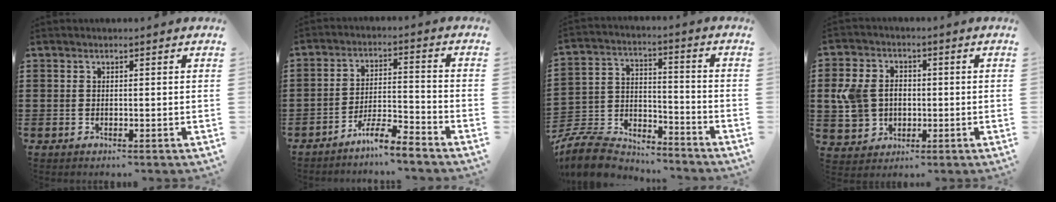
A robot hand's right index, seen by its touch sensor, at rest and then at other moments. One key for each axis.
{"total": 5.5, "fx": -5.2, "fy": 0.0, "fz": 2.0, "tx": -0.043, "ty": 0.001, "tz": -0.101}
{"total": 8.9, "fx": -8.4, "fy": 2.3, "fz": 2.1, "tx": -0.062, "ty": 0.011, "tz": -0.172}
{"total": 7.7, "fx": 0.4, "fy": 6.4, "fz": 4.3, "tx": -0.135, "ty": 0.010, "tz": 0.001}